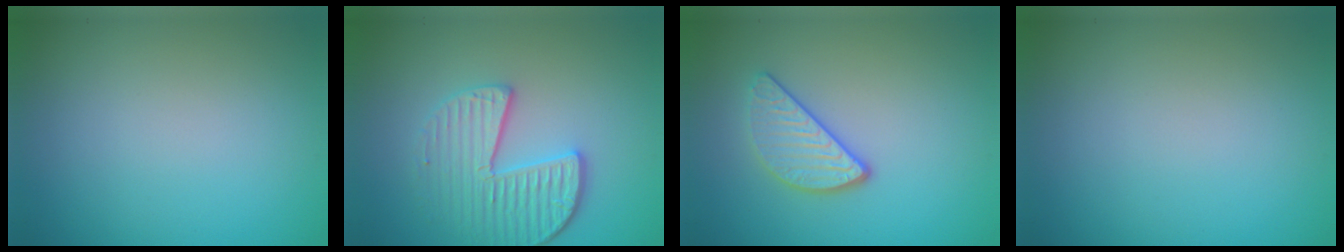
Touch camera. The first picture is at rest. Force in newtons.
{"total": 4.2, "press": 3.7, "slide": 2.0}
{"total": 3.0, "press": 2.6, "slide": 1.3}
{"total": 0.0}